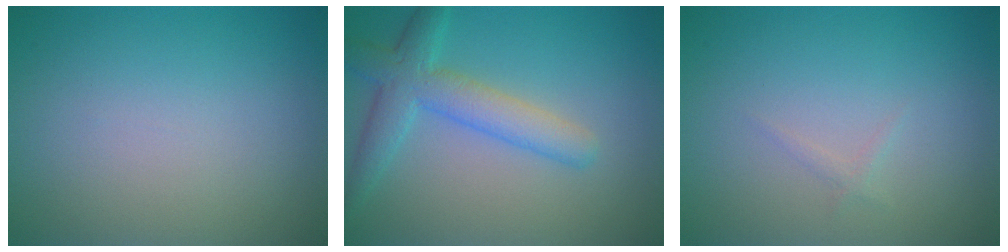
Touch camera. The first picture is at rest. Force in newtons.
{"total": 4.5, "press": 4.5, "slide": 0.3}
{"total": 0.6, "press": 0.6, "slide": 0.1}